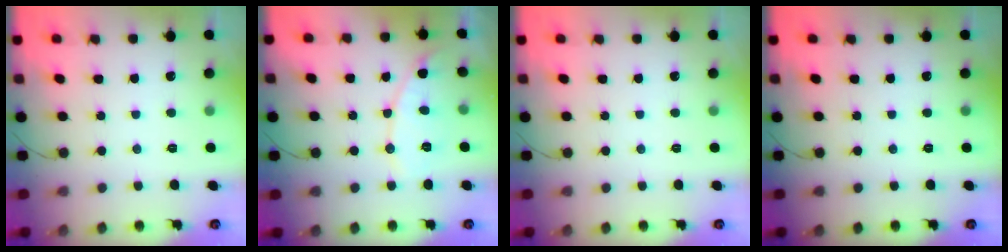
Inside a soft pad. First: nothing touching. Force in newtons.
{"total": 8.1, "press": 8.1, "slide": 0.4}
{"total": 0.0}
{"total": 0.0}